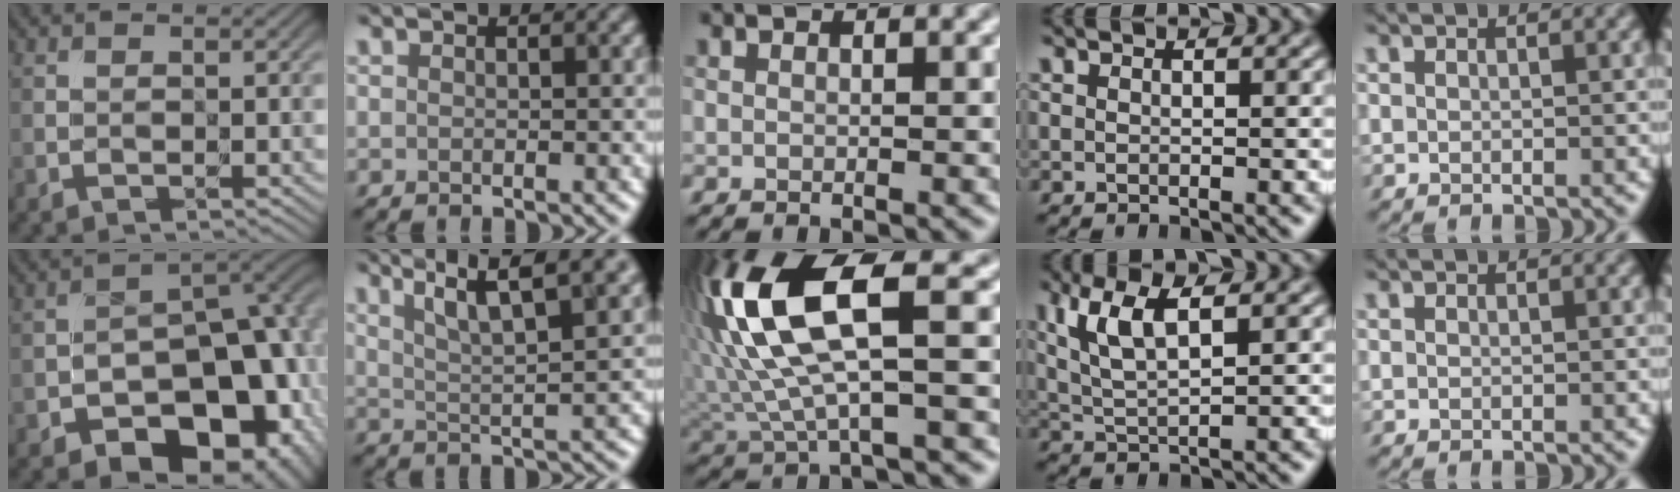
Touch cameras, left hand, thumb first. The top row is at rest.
{"thumb": {"total": 18.5, "force": [-8.8, 11.8, 11.3], "torque": [-0.111, -0.008, -0.113]}, "index": {"total": 7.3, "force": [4.2, 1.7, 5.7], "torque": [-0.092, 0.020, 0.067]}, "middle": {"total": 11.1, "force": [1.5, 3.8, 10.3], "torque": [-0.227, 0.011, 0.032]}, "ring": {"total": 5.1, "force": [1.8, 1.9, 4.4], "torque": [-0.096, 0.011, 0.035]}}